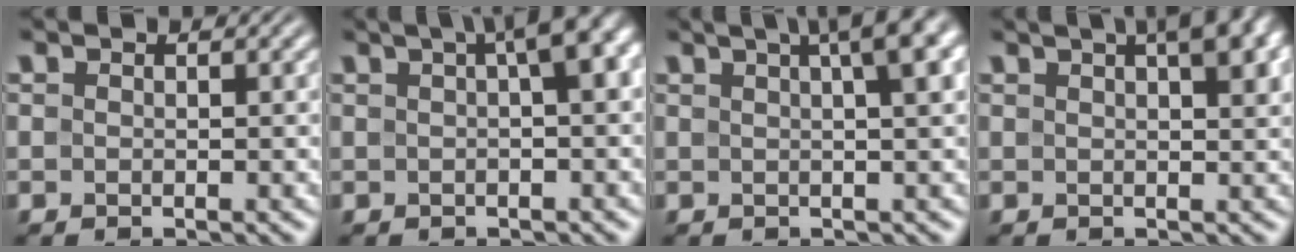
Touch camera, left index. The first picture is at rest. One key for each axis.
{"total": 5.8, "fx": 1.8, "fy": 1.4, "fz": 5.3, "tx": -0.055, "ty": 0.026, "tz": 0.021}
{"total": 7.1, "fx": 3.2, "fy": 2.1, "fz": 6.0, "tx": -0.047, "ty": 0.031, "tz": 0.027}
{"total": 6.0, "fx": 3.0, "fy": 2.0, "fz": 4.8, "tx": -0.042, "ty": 0.025, "tz": 0.028}